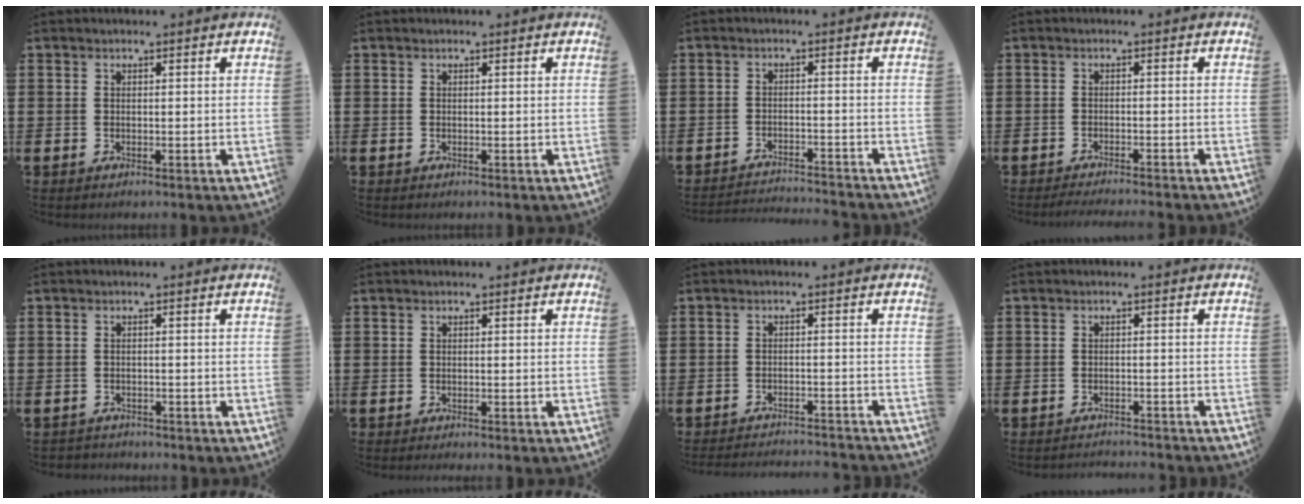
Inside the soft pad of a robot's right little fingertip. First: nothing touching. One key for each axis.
{"total": 0.0}
{"total": 2.5, "fx": -2.4, "fy": -0.2, "fz": 0.0, "tx": -0.003, "ty": 0.003, "tz": -0.053}
{"total": 1.5, "fx": -1.4, "fy": -0.2, "fz": 0.4, "tx": -0.006, "ty": 0.002, "tz": -0.027}
{"total": 1.0, "fx": -0.9, "fy": 0.2, "fz": -0.2, "tx": 0.000, "ty": 0.002, "tz": -0.021}
{"total": 0.0}
{"total": 2.3, "fx": -2.2, "fy": -0.2, "fz": -0.1, "tx": -0.002, "ty": 0.004, "tz": -0.048}
{"total": 1.4, "fx": -1.4, "fy": -0.1, "fz": -0.2, "tx": 0.000, "ty": 0.004, "tz": -0.029}